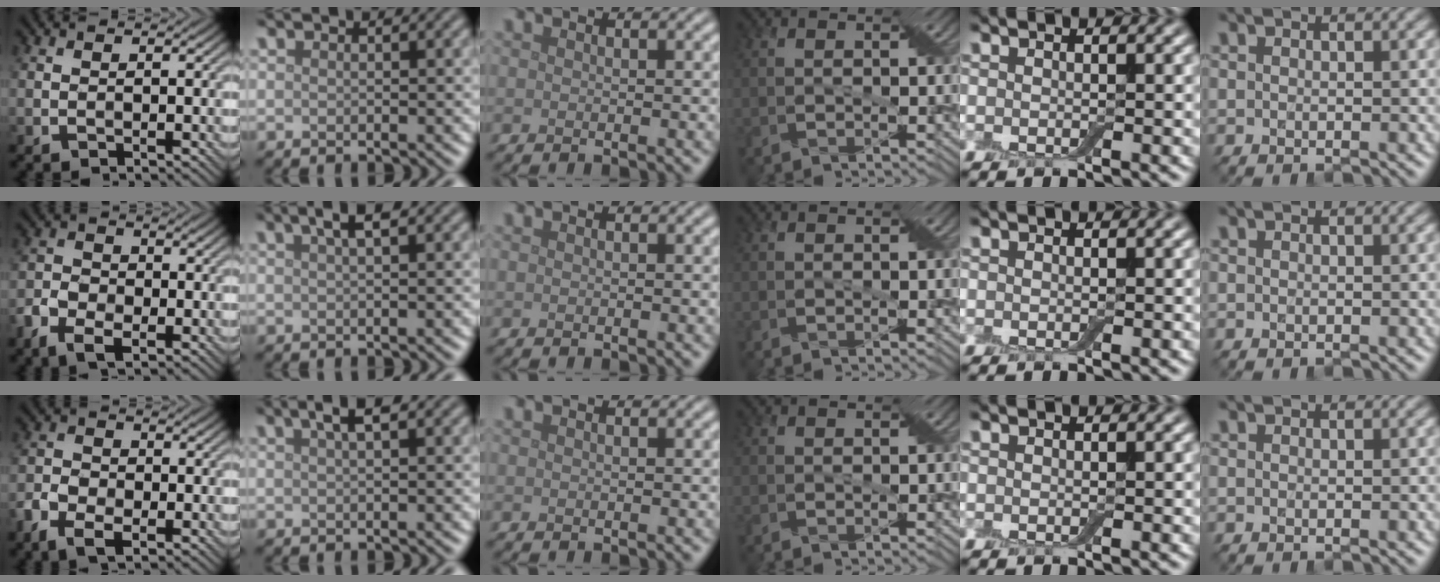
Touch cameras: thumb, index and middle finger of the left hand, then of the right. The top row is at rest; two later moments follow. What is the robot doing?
{"motion": "squeeze", "object": "air blower"}